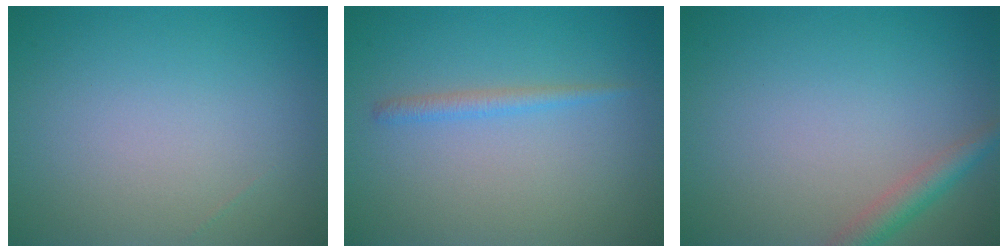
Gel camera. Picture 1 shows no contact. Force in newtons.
{"total": 1.3, "press": 1.3, "slide": 0.0}
{"total": 2.3, "press": 2.3, "slide": 0.1}